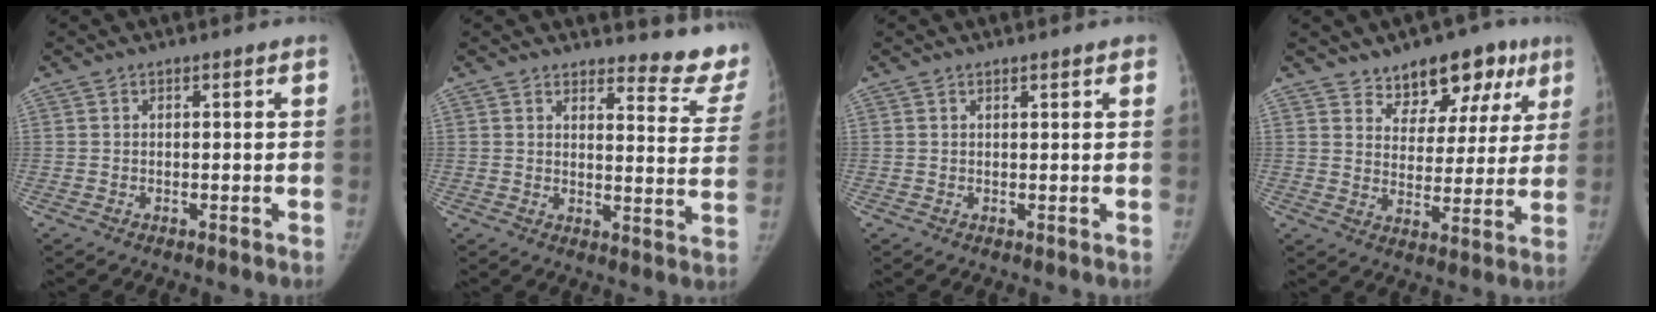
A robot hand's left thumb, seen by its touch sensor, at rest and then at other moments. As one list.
[{"total": 12.8, "force": [12.4, 2.7, 1.2], "torque": [0.030, -0.134, 0.117]}, {"total": 1.1, "force": [0.9, 0.2, 0.6], "torque": [-0.005, -0.002, 0.012]}, {"total": 12.3, "force": [8.1, 7.5, 5.4], "torque": [-0.015, -0.030, 0.116]}]